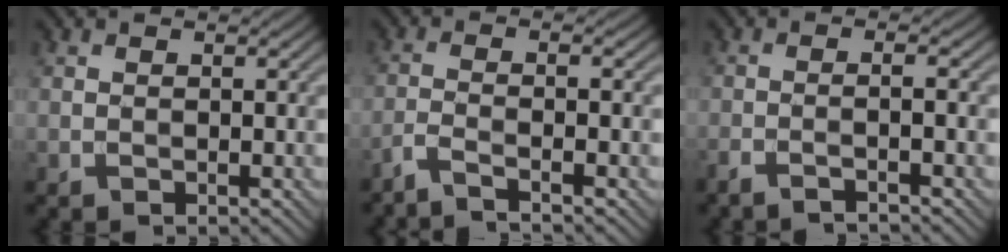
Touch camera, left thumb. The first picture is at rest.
{"total": 3.4, "force": [-2.3, 0.4, 2.5], "torque": [-0.037, -0.001, -0.065]}
{"total": 2.8, "force": [-1.7, 0.2, 2.2], "torque": [-0.028, 0.005, -0.049]}